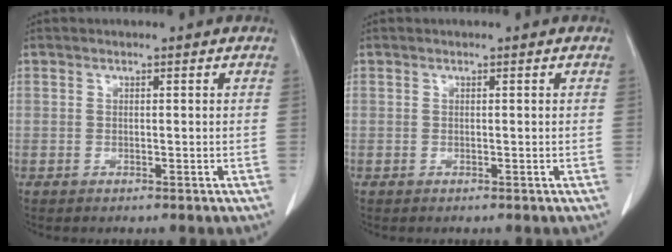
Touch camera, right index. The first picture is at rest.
{"total": 0.0}